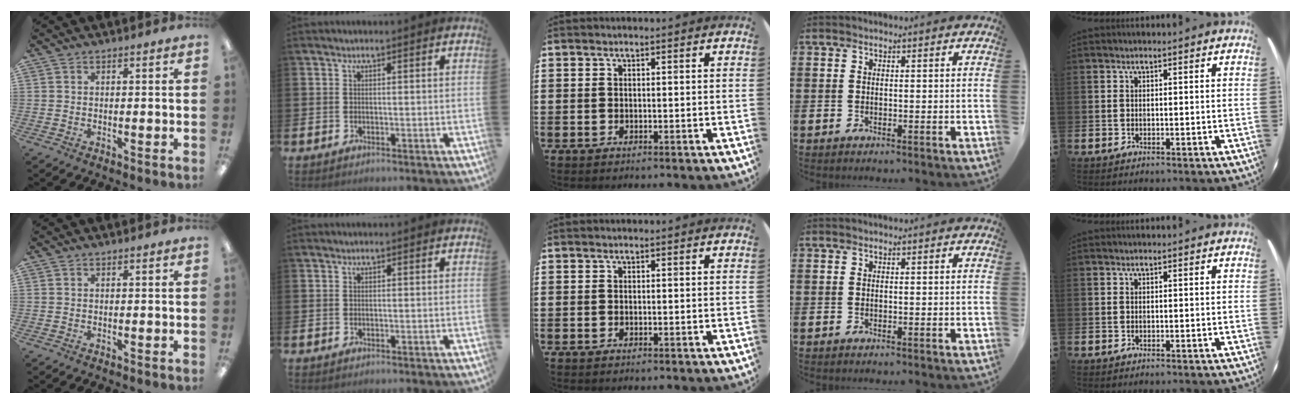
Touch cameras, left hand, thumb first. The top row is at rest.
{}